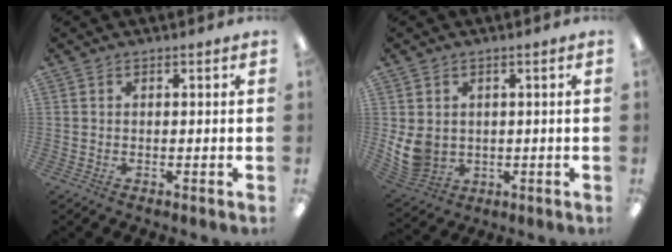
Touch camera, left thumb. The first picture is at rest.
{"total": 7.6, "force": [1.0, 6.5, 3.7], "torque": [-0.084, -0.001, 0.024]}